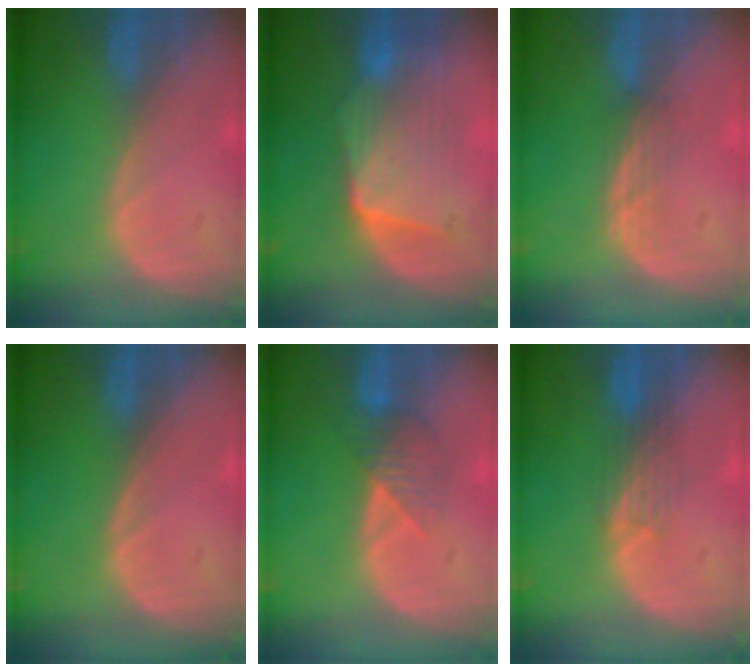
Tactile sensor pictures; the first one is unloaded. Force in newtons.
{"total": 8.2, "press": 8.1, "slide": 1.4}
{"total": 2.4, "press": 2.3, "slide": 0.8}
{"total": 0.0}
{"total": 4.0, "press": 3.8, "slide": 1.0}
{"total": 3.5, "press": 3.1, "slide": 1.6}